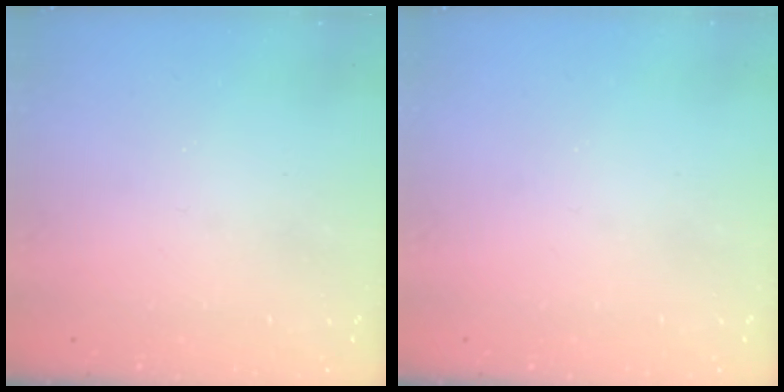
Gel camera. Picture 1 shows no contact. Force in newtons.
{"total": 0.0}